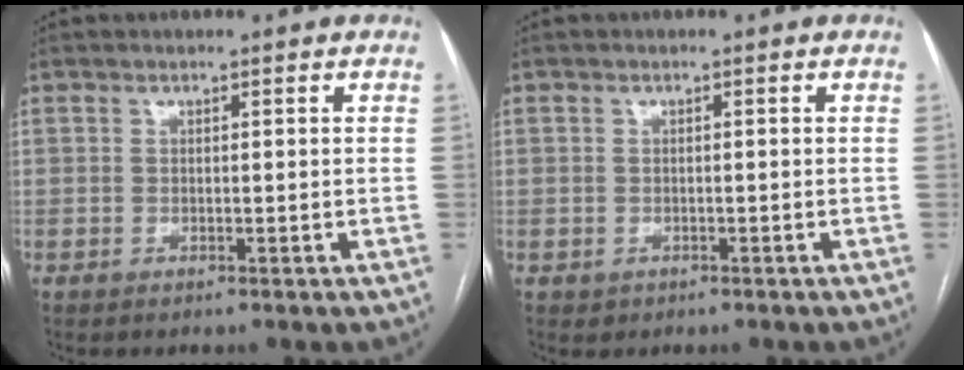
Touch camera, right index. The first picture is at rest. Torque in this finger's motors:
{"motor_torque": [-0.40, 0.00, -0.97, -0.17]}